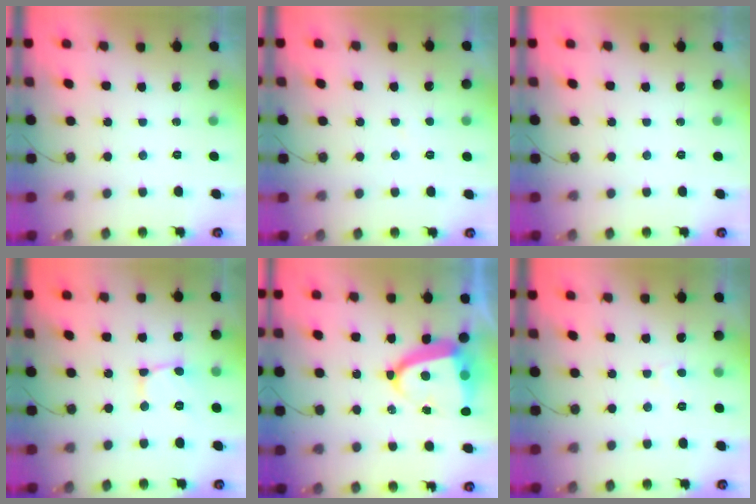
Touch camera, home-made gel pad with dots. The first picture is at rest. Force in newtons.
{"total": 2.4, "press": 2.4, "slide": 0.2}
{"total": 0.0}
{"total": 2.8, "press": 2.8, "slide": 0.3}
{"total": 11.9, "press": 11.7, "slide": 1.9}
{"total": 2.8, "press": 2.8, "slide": 0.3}